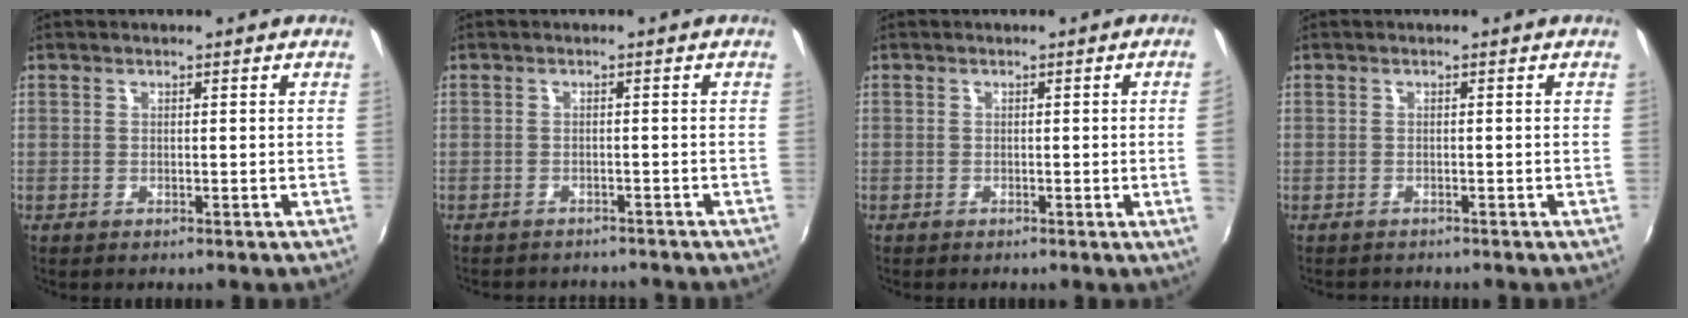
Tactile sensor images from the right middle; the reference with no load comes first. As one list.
[{"total": 5.4, "force": [-5.0, 1.7, 1.4], "torque": [-0.038, -0.015, -0.071]}, {"total": 2.7, "force": [-0.1, -1.7, 2.1], "torque": [-0.030, -0.015, 0.005]}, {"total": 1.5, "force": [-1.4, 0.5, 0.0], "torque": [-0.006, -0.006, -0.021]}]